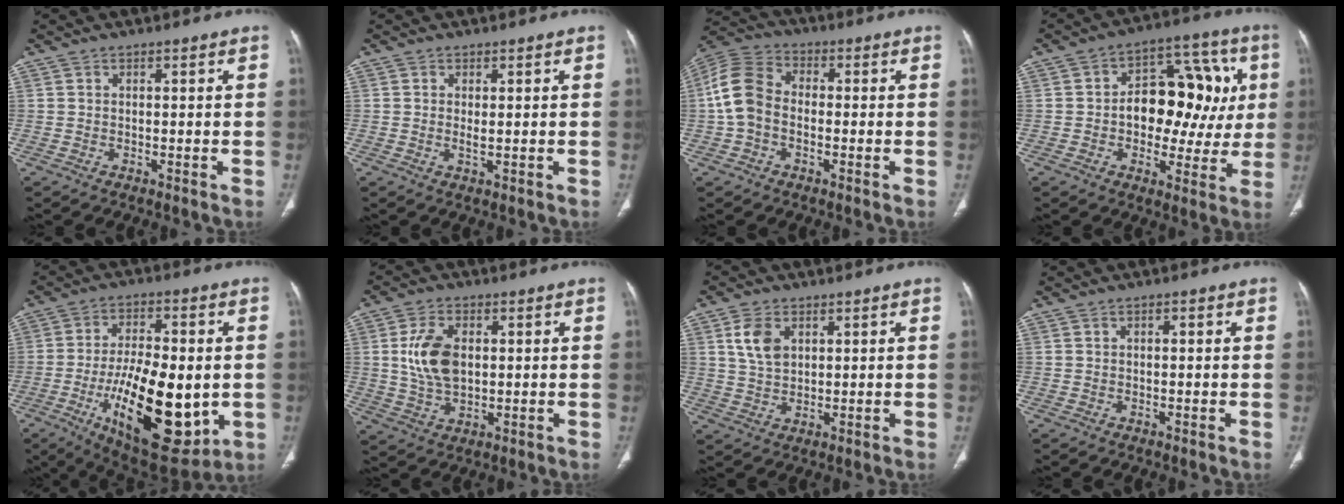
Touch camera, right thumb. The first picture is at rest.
{"total": 1.3, "force": [0.1, 0.4, 1.2], "torque": [-0.026, -0.005, 0.004]}
{"total": 10.1, "force": [-0.9, 7.2, 7.0], "torque": [-0.137, 0.030, -0.032]}
{"total": 17.8, "force": [1.2, 11.2, 13.8], "torque": [-0.126, 0.036, 0.018]}
{"total": 24.0, "force": [-5.2, 10.5, 21.0], "torque": [-0.339, -0.009, -0.061]}
{"total": 9.6, "force": [1.3, 5.9, 7.4], "torque": [-0.139, -0.004, 0.032]}
{"total": 5.8, "force": [2.2, 3.8, 3.9], "torque": [-0.063, -0.007, 0.047]}
{"total": 0.6, "force": [0.1, 0.3, 0.6], "torque": [-0.008, 0.002, 0.001]}